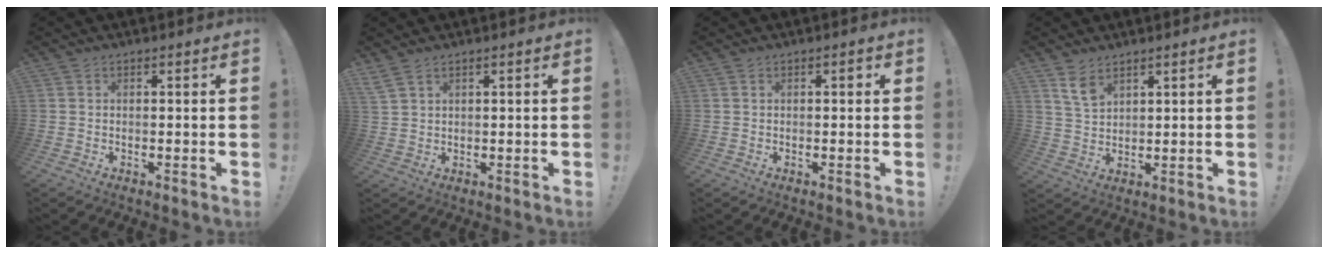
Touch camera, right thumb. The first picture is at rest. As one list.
[{"total": 3.2, "force": [2.2, 1.1, 2.1], "torque": [-0.044, -0.006, 0.043]}, {"total": 0.6, "force": [0.3, 0.4, 0.4], "torque": [-0.002, -0.001, 0.003]}, {"total": 6.5, "force": [4.3, 3.9, 3.0], "torque": [-0.048, -0.023, 0.082]}]